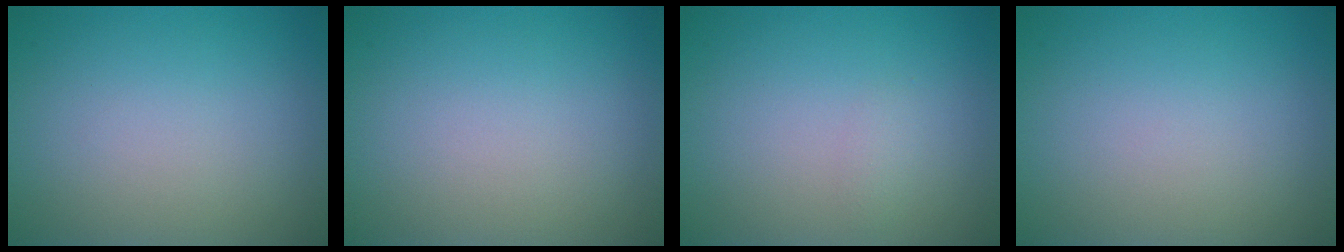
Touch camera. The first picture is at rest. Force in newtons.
{"total": 0.0}
{"total": 0.6, "press": 0.6, "slide": 0.0}
{"total": 0.0}